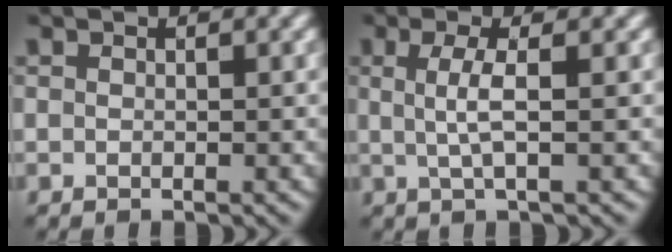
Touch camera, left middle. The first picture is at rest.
{"total": 2.6, "force": [-0.1, 0.5, 2.5], "torque": [-0.058, -0.003, 0.000]}